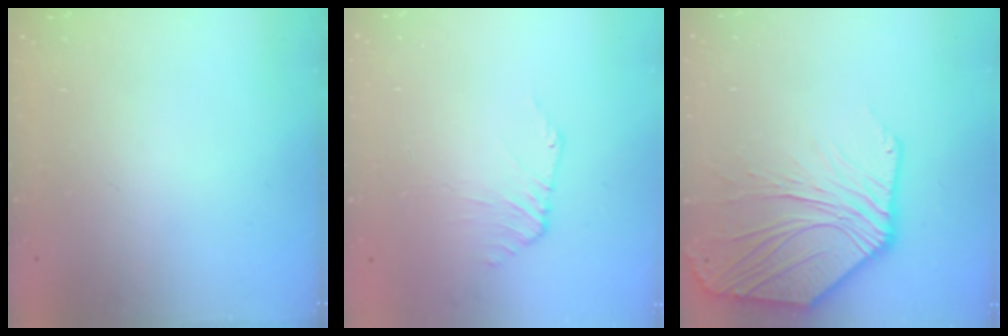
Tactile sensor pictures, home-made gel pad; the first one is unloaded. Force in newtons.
{"total": 0.0}
{"total": 8.7, "press": 8.6, "slide": 1.2}